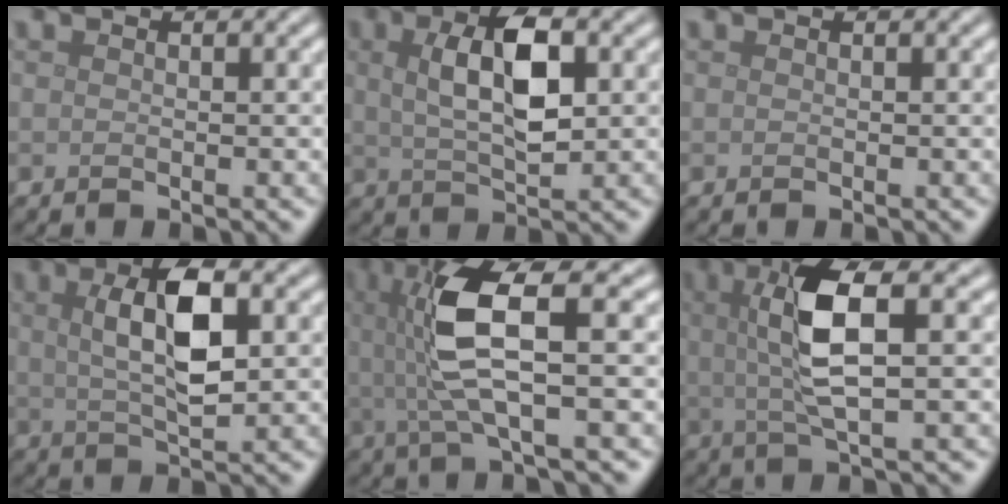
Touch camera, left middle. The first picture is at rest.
{"total": 6.2, "force": [1.4, 2.5, 5.5], "torque": [-0.104, 0.007, 0.024]}
{"total": 0.0}
{"total": 6.4, "force": [1.4, 2.3, 5.9], "torque": [-0.108, 0.008, 0.024]}
{"total": 7.3, "force": [1.0, 1.7, 7.1], "torque": [-0.150, 0.003, 0.023]}
{"total": 6.7, "force": [1.2, 1.7, 6.3], "torque": [-0.125, 0.008, 0.023]}